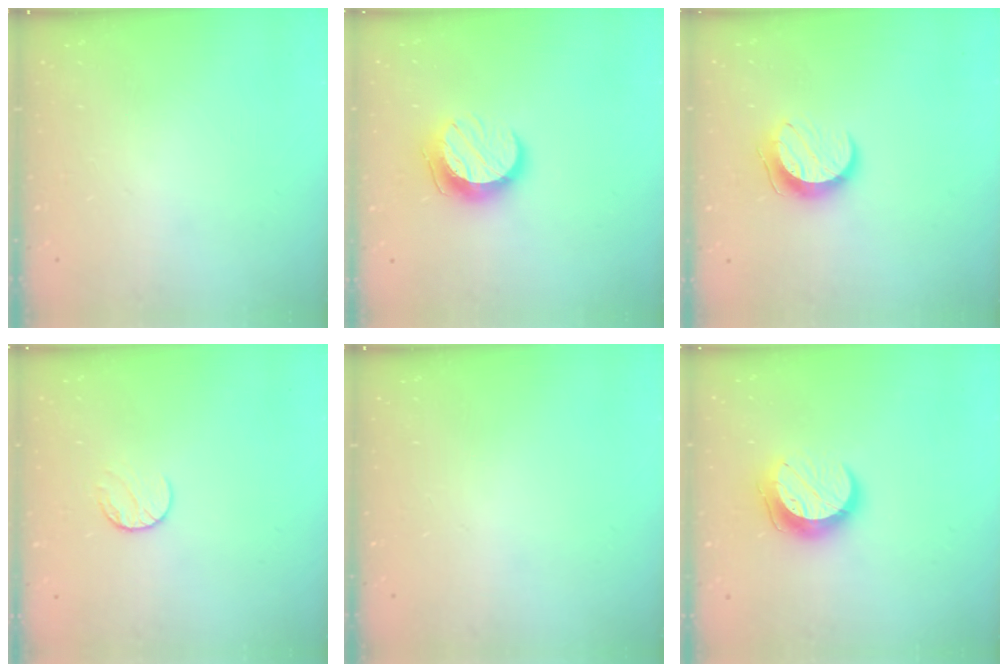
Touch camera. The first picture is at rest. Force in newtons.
{"total": 11.5, "press": 11.4, "slide": 0.6}
{"total": 10.0, "press": 10.0, "slide": 0.3}
{"total": 7.3, "press": 7.2, "slide": 0.6}
{"total": 0.0}
{"total": 11.5, "press": 11.5, "slide": 0.9}